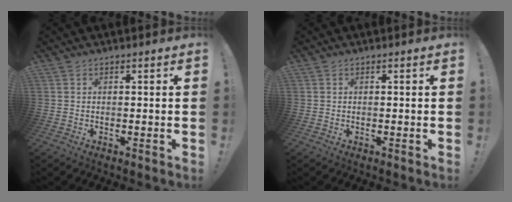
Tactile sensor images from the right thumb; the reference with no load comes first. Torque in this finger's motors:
{"motor_torque": [-0.02, 0.10, 0.08, -0.16, 0.00]}